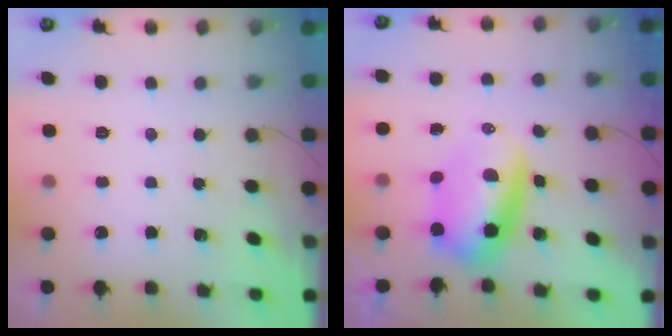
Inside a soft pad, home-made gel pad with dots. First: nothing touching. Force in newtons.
{"total": 7.3, "press": 7.1, "slide": 1.9}